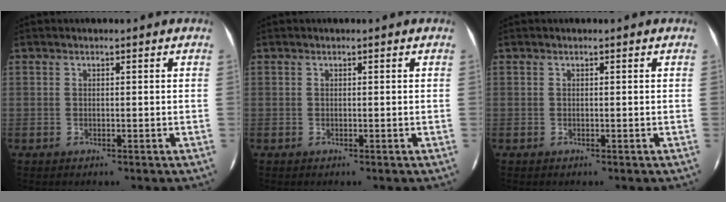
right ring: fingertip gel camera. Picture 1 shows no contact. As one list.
[{"total": 0.0}, {"total": 0.0}]